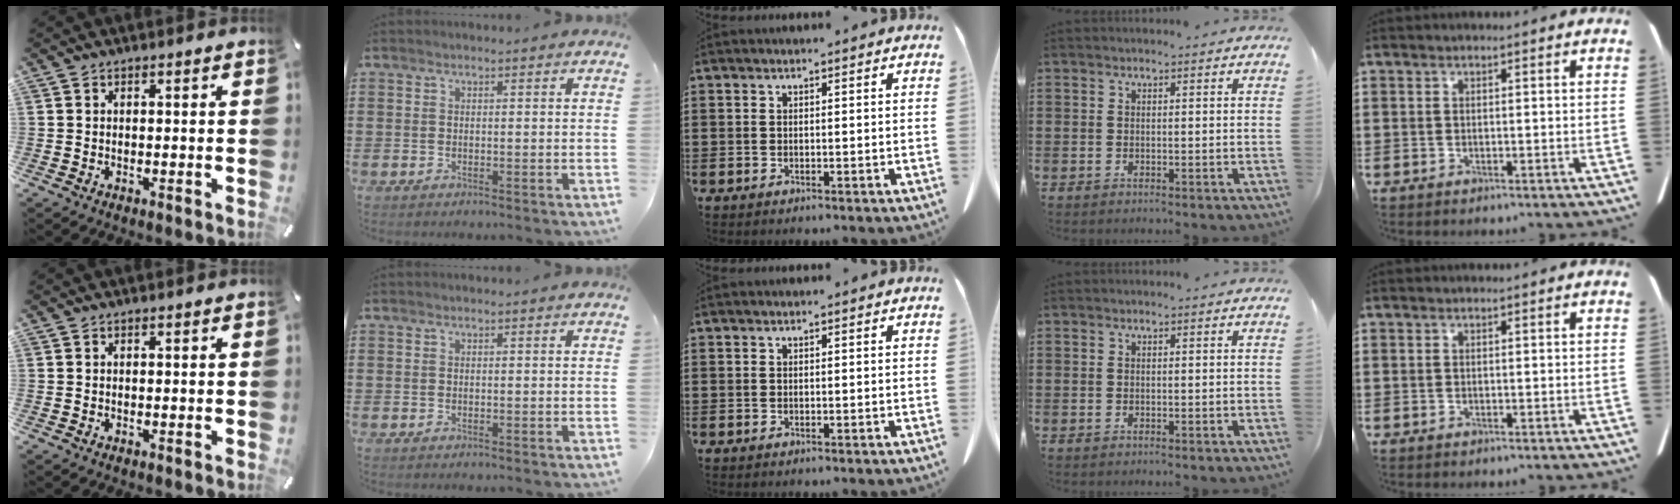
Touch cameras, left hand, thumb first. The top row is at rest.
{}